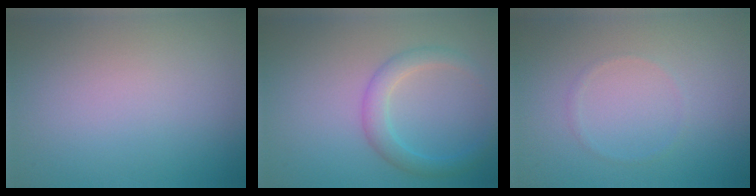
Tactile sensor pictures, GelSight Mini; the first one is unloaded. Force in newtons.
{"total": 2.7, "press": 2.7, "slide": 0.1}
{"total": 0.6, "press": 0.6, "slide": 0.1}